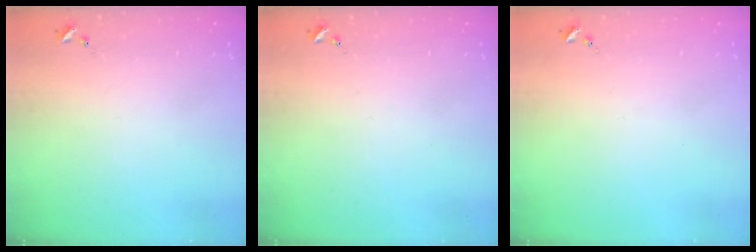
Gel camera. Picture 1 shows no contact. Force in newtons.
{"total": 0.0}
{"total": 0.0}